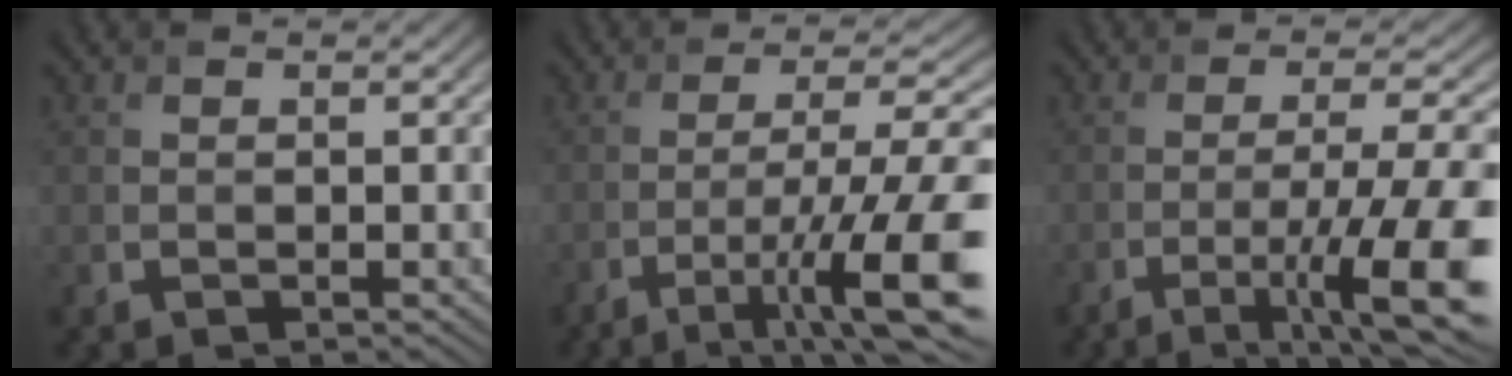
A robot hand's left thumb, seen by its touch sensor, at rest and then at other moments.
{"total": 13.4, "force": [-6.6, 2.7, 11.4], "torque": [-0.179, 0.005, -0.103]}
{"total": 12.2, "force": [-5.6, 2.1, 10.6], "torque": [-0.157, 0.003, -0.085]}